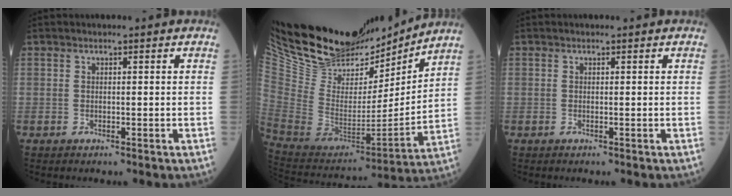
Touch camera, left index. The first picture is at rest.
{"total": 23.8, "force": [21.0, 6.7, 8.9], "torque": [-0.168, -0.024, 0.363]}
{"total": 0.0}